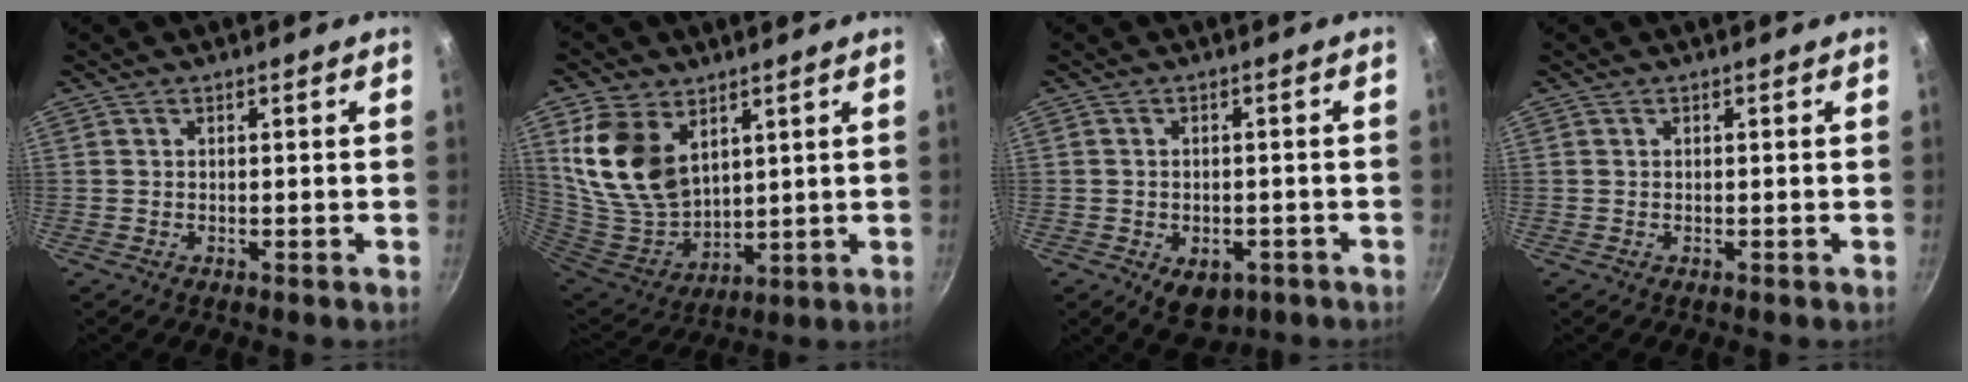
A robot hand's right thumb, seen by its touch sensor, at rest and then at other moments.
{"total": 16.1, "force": [6.5, 10.6, 10.2], "torque": [-0.186, -0.042, 0.144]}
{"total": 6.6, "force": [-2.8, 4.4, 4.1], "torque": [-0.036, 0.009, -0.022]}
{"total": 0.0}